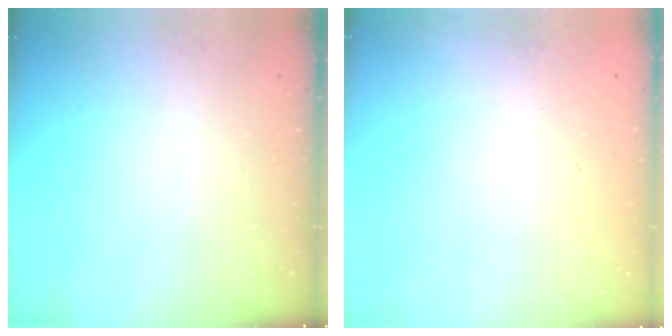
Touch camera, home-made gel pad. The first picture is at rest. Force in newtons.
{"total": 0.6, "press": 0.5, "slide": 0.2}